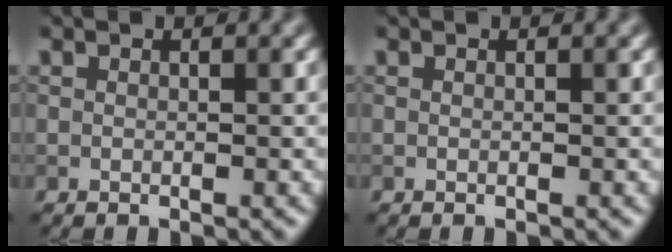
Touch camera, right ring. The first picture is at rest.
{"total": 0.0}